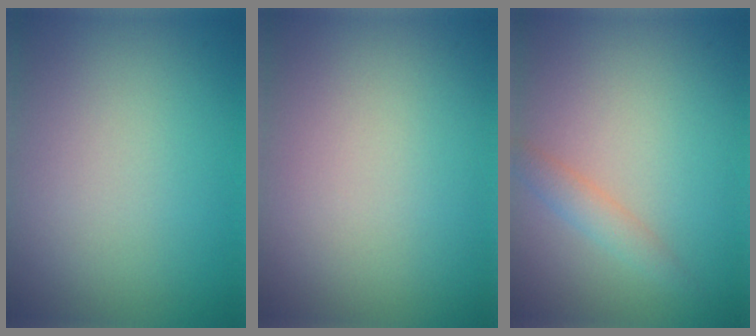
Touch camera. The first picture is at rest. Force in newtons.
{"total": 0.0}
{"total": 1.7, "press": 1.7, "slide": 0.1}